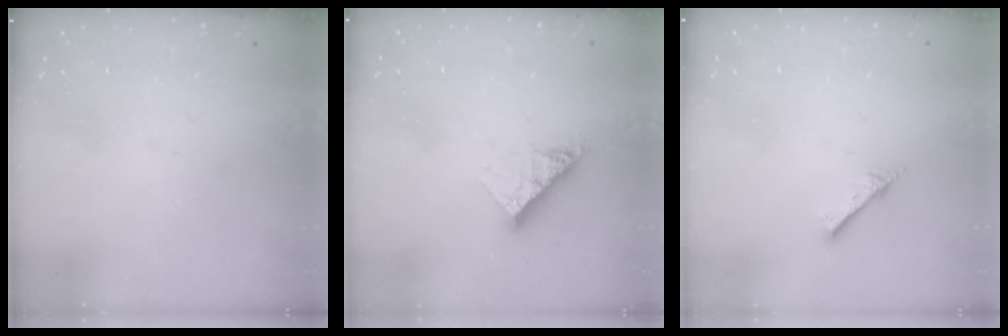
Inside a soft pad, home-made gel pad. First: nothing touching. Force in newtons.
{"total": 8.6, "press": 8.5, "slide": 0.9}
{"total": 2.0, "press": 2.0, "slide": 0.2}